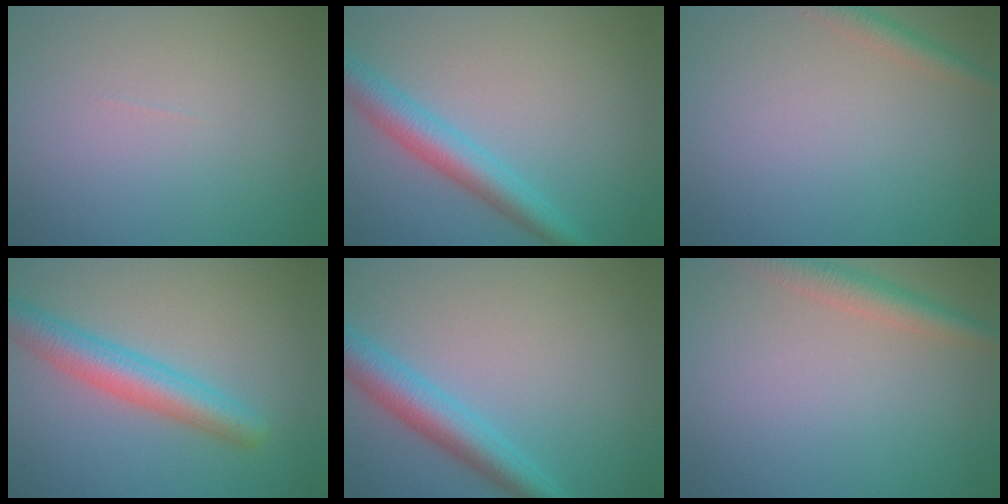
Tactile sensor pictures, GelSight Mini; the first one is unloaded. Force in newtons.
{"total": 4.2, "press": 4.2, "slide": 0.1}
{"total": 1.9, "press": 1.9, "slide": 0.0}
{"total": 4.6, "press": 4.6, "slide": 0.2}
{"total": 4.8, "press": 4.8, "slide": 0.1}
{"total": 3.0, "press": 2.9, "slide": 0.1}